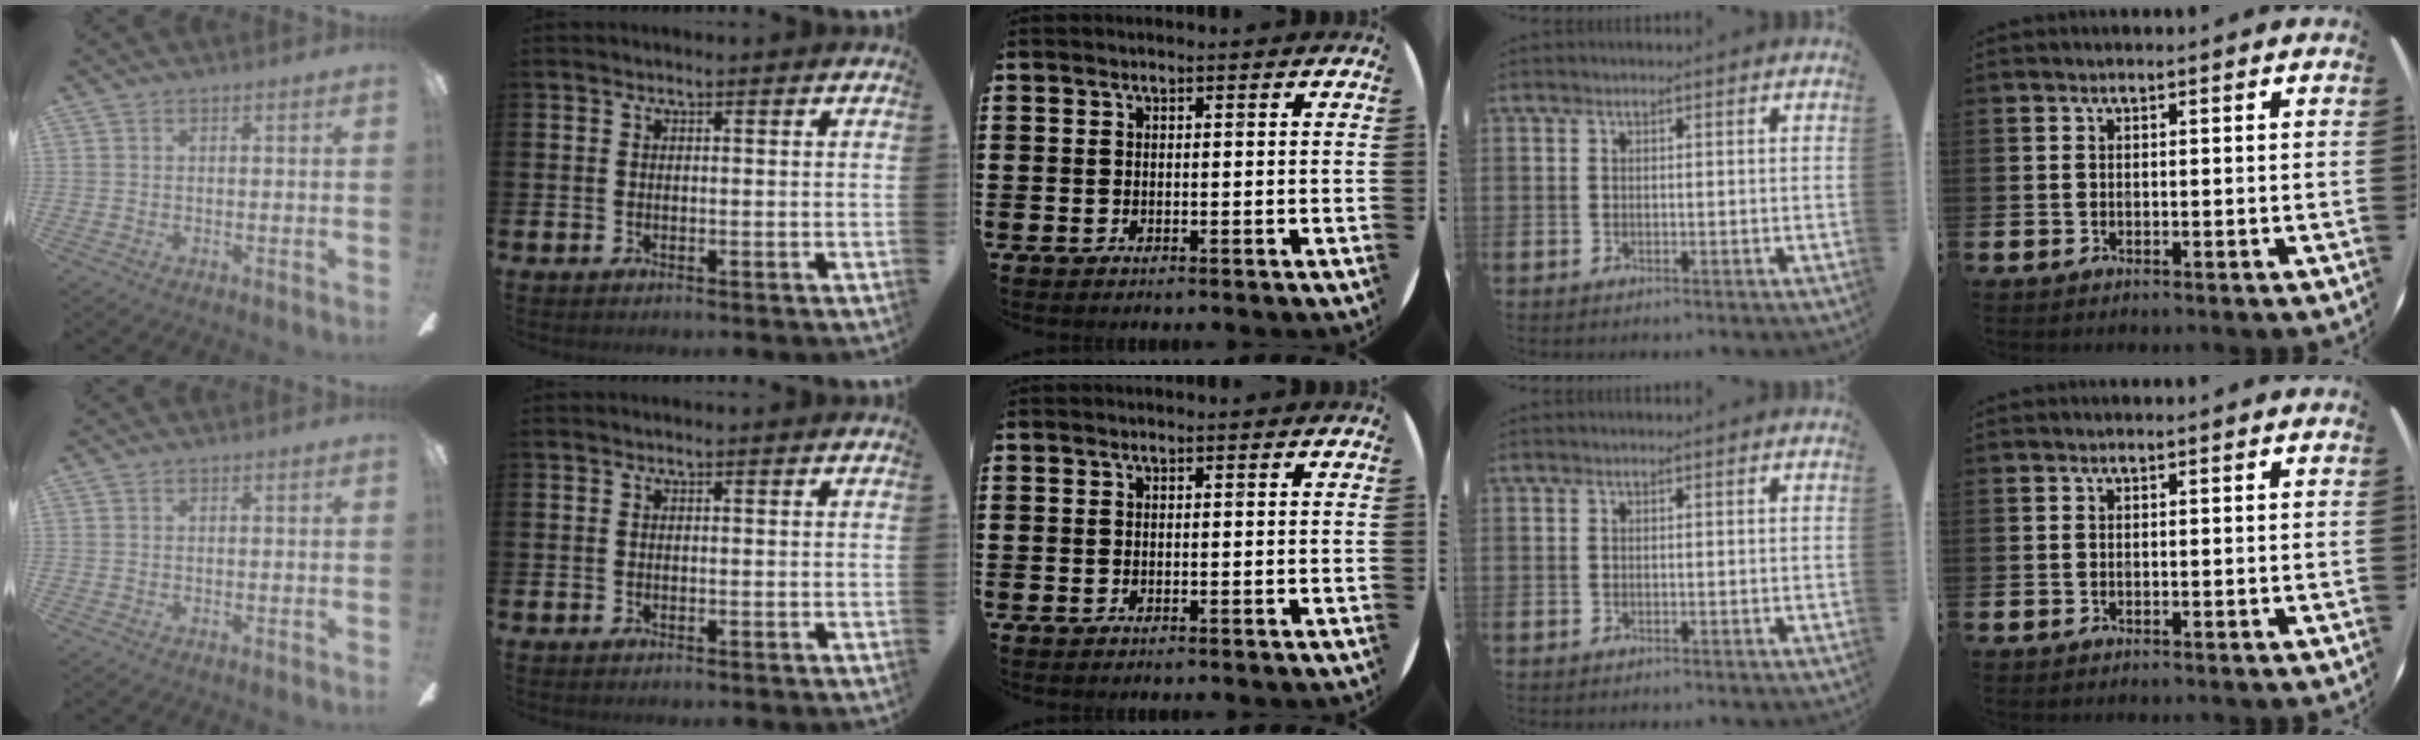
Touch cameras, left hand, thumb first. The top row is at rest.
{}